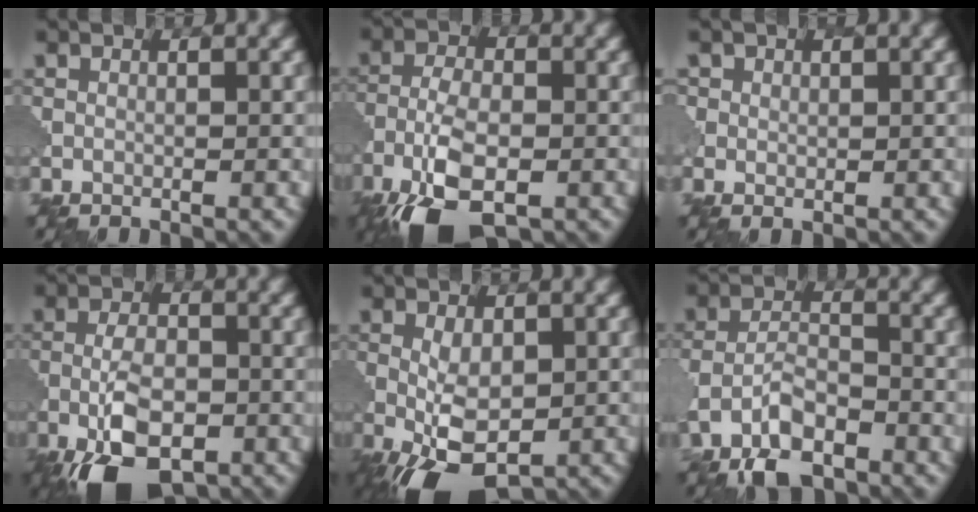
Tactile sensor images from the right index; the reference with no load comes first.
{"total": 8.8, "force": [-5.1, 3.8, 6.1], "torque": [-0.129, -0.013, -0.098]}
{"total": 1.5, "force": [0.6, 1.3, 0.4], "torque": [-0.004, -0.002, 0.007]}
{"total": 8.7, "force": [-4.4, 4.0, 6.4], "torque": [-0.129, -0.012, -0.085]}
{"total": 6.9, "force": [-2.1, 3.5, 5.6], "torque": [-0.113, -0.013, -0.037]}
{"total": 5.9, "force": [-3.7, 2.8, 3.7], "torque": [-0.072, -0.003, -0.076]}